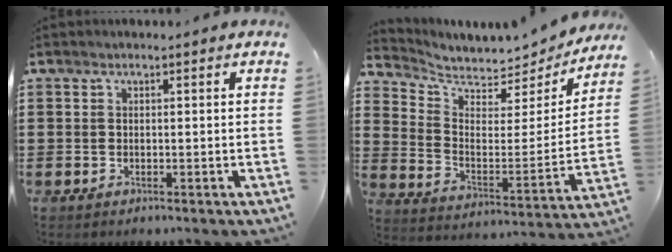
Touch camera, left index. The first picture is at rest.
{"total": 4.9, "force": [4.7, 1.1, 0.8], "torque": [-0.048, -0.044, 0.078]}